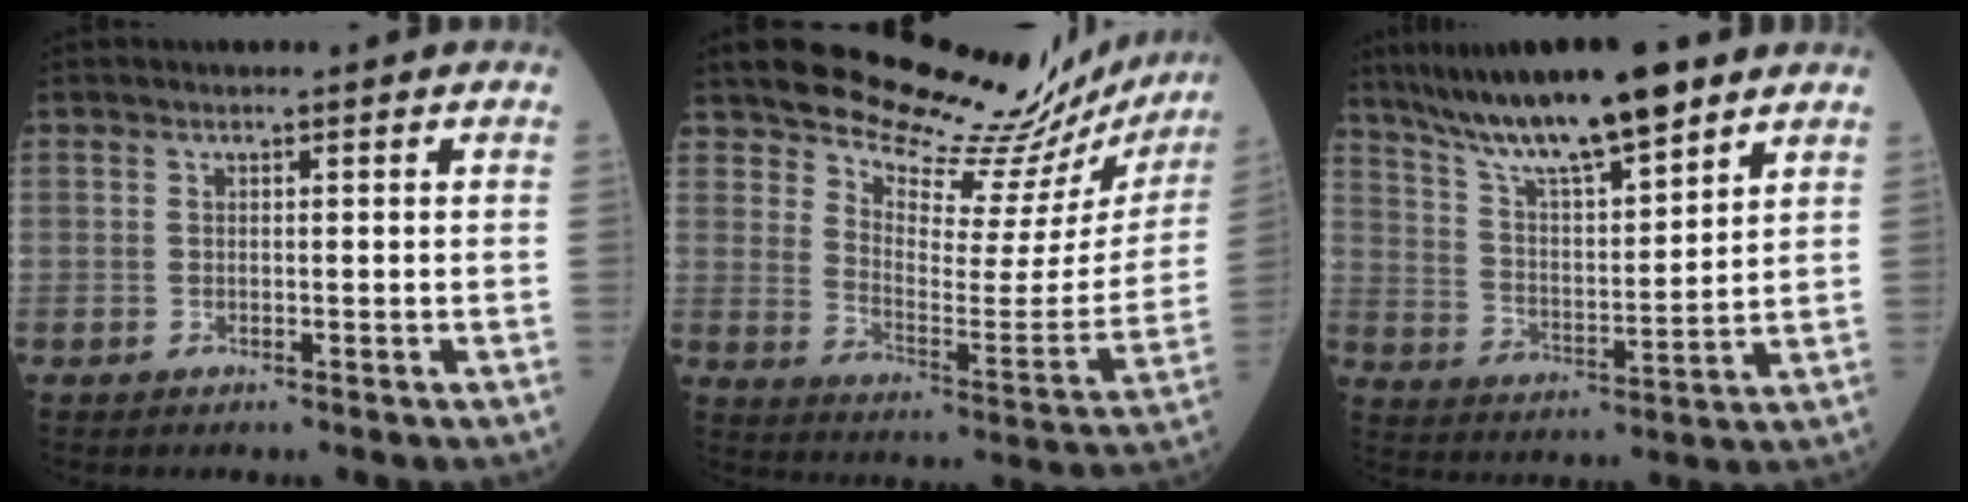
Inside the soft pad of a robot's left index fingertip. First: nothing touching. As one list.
[{"total": 21.1, "force": [20.3, 3.1, 4.6], "torque": [-0.071, -0.105, 0.254]}, {"total": 14.7, "force": [11.4, 1.7, 9.1], "torque": [-0.164, 0.004, 0.208]}]